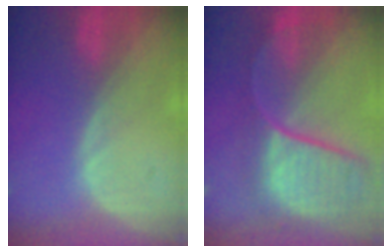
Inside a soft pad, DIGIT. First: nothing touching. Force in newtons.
{"total": 10.9, "press": 9.8, "slide": 4.8}